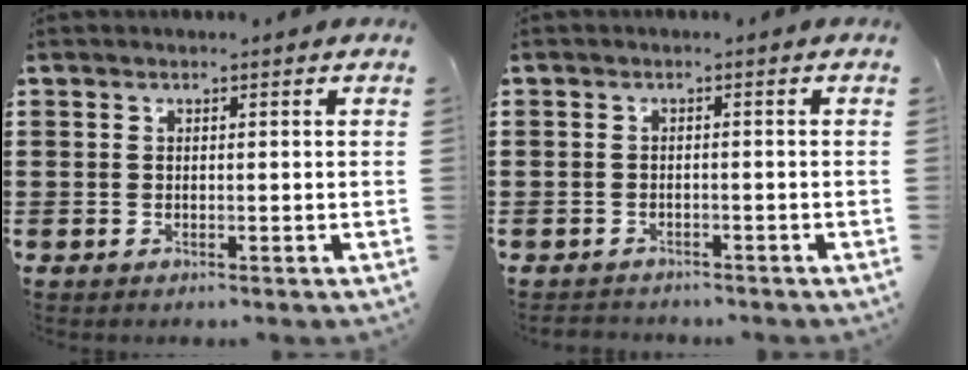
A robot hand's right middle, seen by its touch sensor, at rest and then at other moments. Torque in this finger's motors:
{"motor_torque": [0.11, 0.00, -0.02, -0.03]}